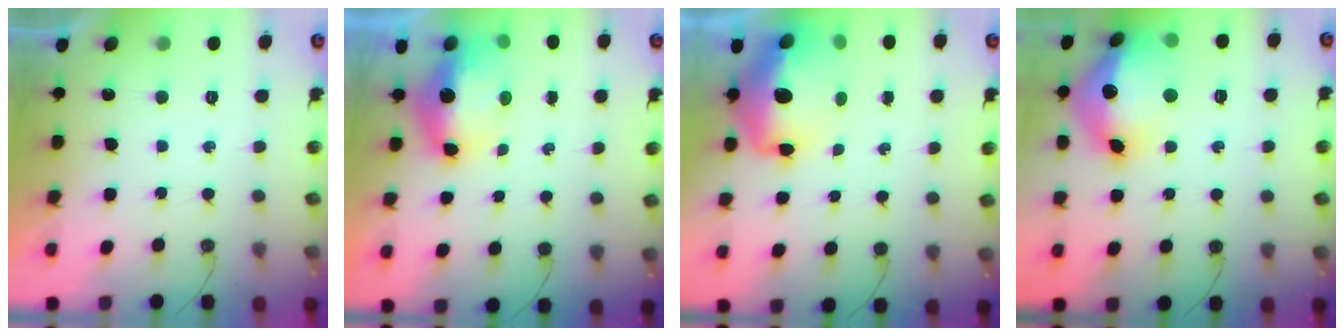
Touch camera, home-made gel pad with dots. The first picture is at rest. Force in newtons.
{"total": 7.2, "press": 7.1, "slide": 1.4}
{"total": 16.5, "press": 16.4, "slide": 1.6}
{"total": 19.8, "press": 19.7, "slide": 1.8}